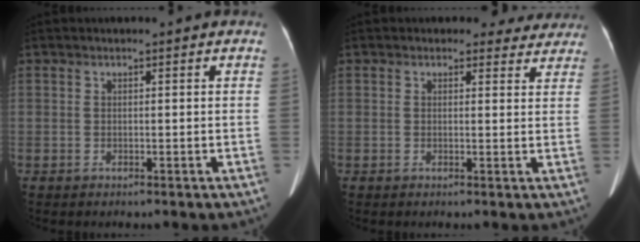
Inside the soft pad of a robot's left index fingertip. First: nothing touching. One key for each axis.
{"total": 4.6, "fx": 4.0, "fy": 2.3, "fz": 0.2, "tx": 0.015, "ty": -0.004, "tz": 0.028}